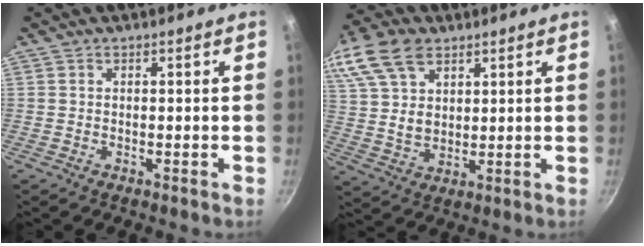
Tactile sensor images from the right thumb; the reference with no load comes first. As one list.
[{"total": 19.9, "force": [10.5, 12.7, 11.0], "torque": [-0.244, 0.017, 0.208]}]